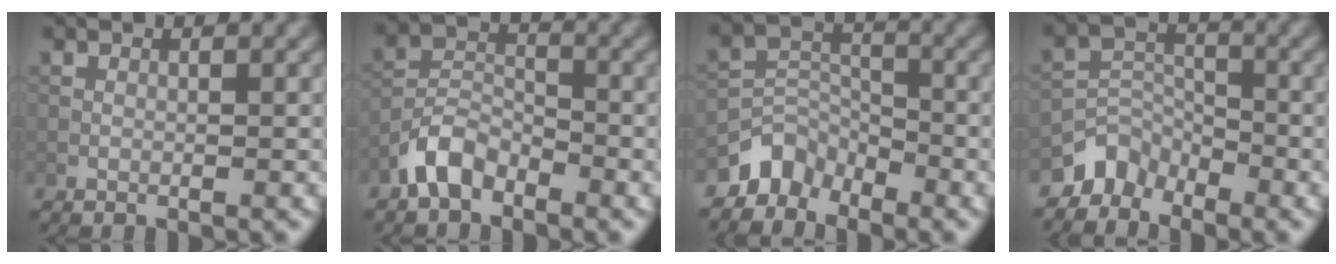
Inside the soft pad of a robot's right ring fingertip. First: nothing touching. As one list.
[{"total": 4.0, "force": [-2.9, 2.0, 1.8], "torque": [-0.033, 0.011, -0.066]}, {"total": 3.6, "force": [-3.1, 1.9, 0.4], "torque": [0.002, 0.005, -0.066]}, {"total": 3.4, "force": [-2.9, 1.6, 0.3], "torque": [0.002, 0.005, -0.066]}]